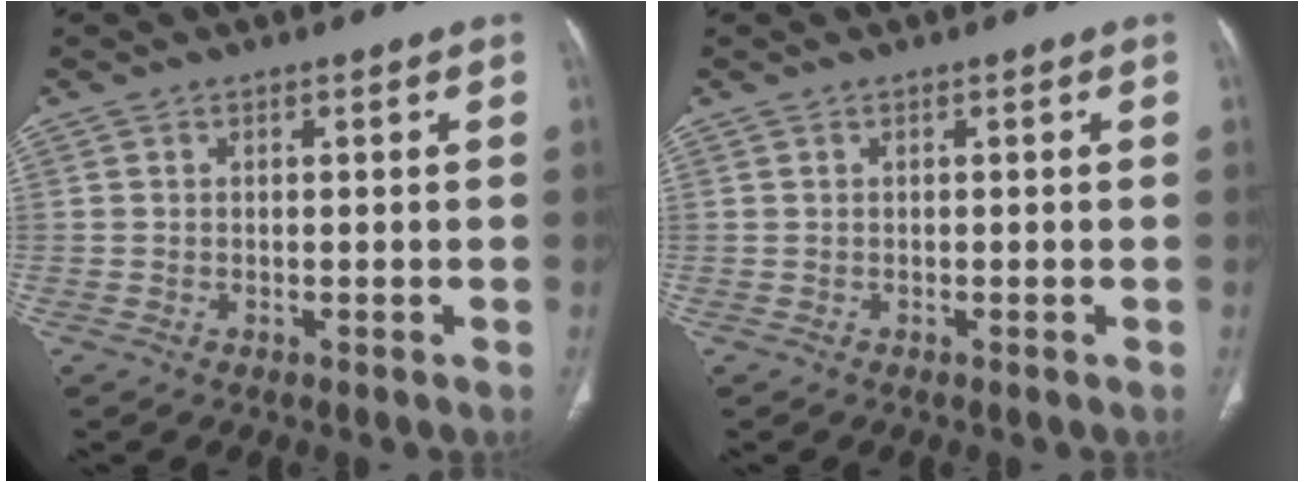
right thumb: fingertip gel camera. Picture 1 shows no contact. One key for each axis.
{"total": 0.0}